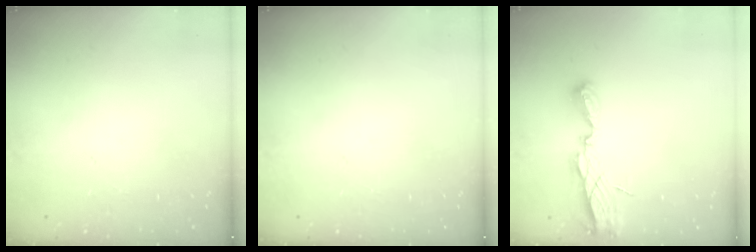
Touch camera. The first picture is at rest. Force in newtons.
{"total": 0.0}
{"total": 6.2, "press": 6.2, "slide": 0.0}